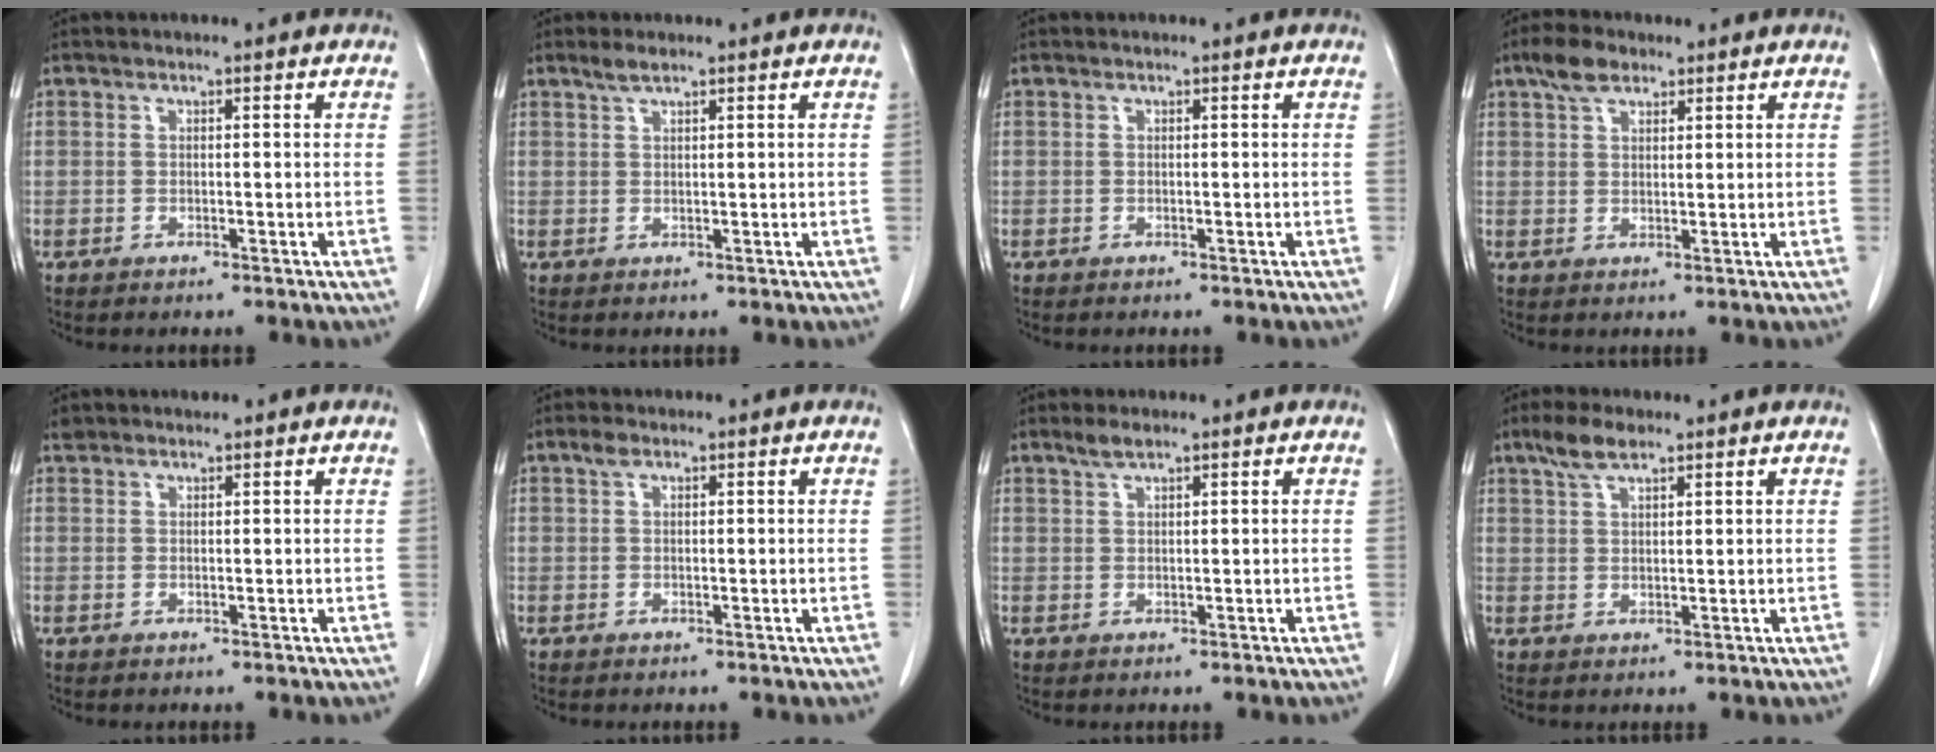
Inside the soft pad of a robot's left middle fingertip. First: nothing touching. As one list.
[{"total": 1.7, "force": [1.4, 0.2, 0.9], "torque": [-0.023, 0.003, 0.030]}, {"total": 0.0}, {"total": 4.2, "force": [3.0, 2.0, 2.3], "torque": [-0.052, 0.012, 0.057]}, {"total": 1.2, "force": [1.1, 0.5, 0.0], "torque": [-0.003, 0.009, 0.020]}, {"total": 1.2, "force": [0.8, 0.5, 0.7], "torque": [-0.016, 0.009, 0.014]}, {"total": 1.9, "force": [1.5, 0.3, 1.0], "torque": [-0.026, 0.003, 0.032]}, {"total": 4.3, "force": [3.1, 1.1, 2.7], "torque": [-0.063, 0.009, 0.062]}]